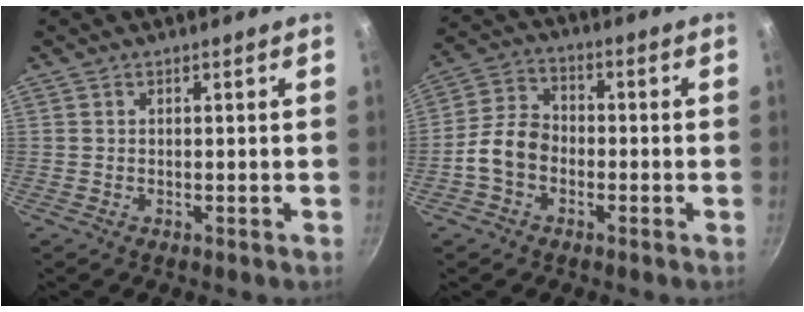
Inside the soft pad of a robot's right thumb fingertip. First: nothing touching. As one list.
[{"total": 7.7, "force": [-2.4, 5.7, 4.6], "torque": [-0.071, 0.030, -0.060]}]